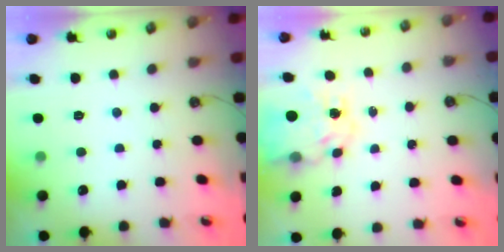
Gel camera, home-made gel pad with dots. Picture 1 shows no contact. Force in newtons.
{"total": 11.1, "press": 11.0, "slide": 1.0}